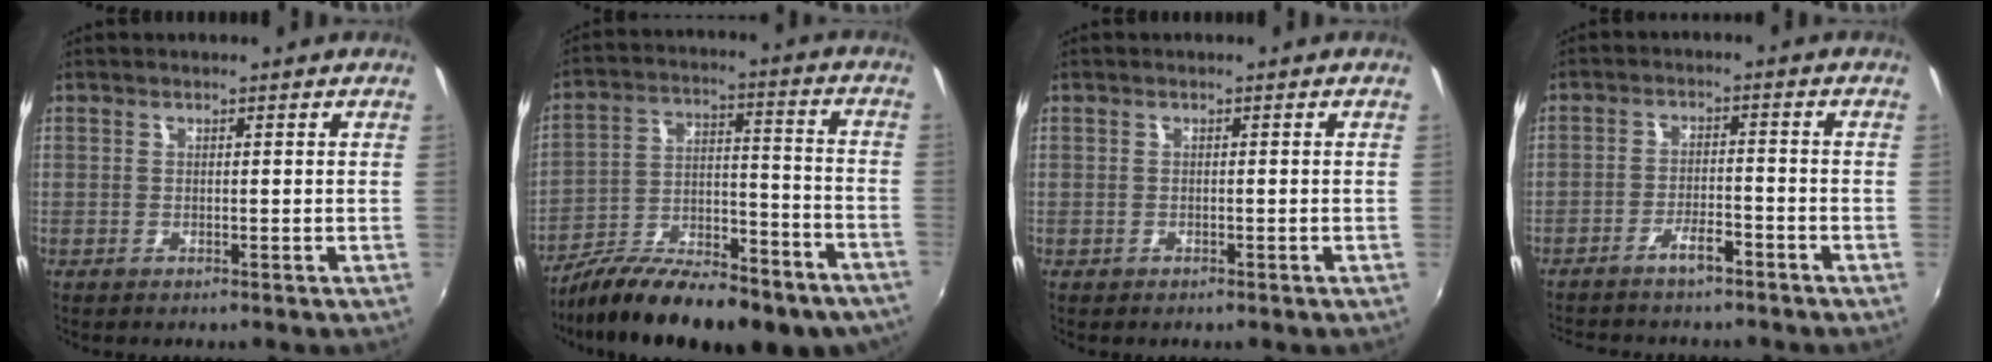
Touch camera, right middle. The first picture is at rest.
{"total": 25.0, "force": [-19.0, 8.5, 13.9], "torque": [-0.227, -0.015, -0.271]}
{"total": 0.6, "force": [-0.4, 0.5, 0.1], "torque": [-0.005, -0.002, -0.005]}
{"total": 5.4, "force": [-4.6, 1.4, 2.6], "torque": [-0.062, 0.009, -0.074]}